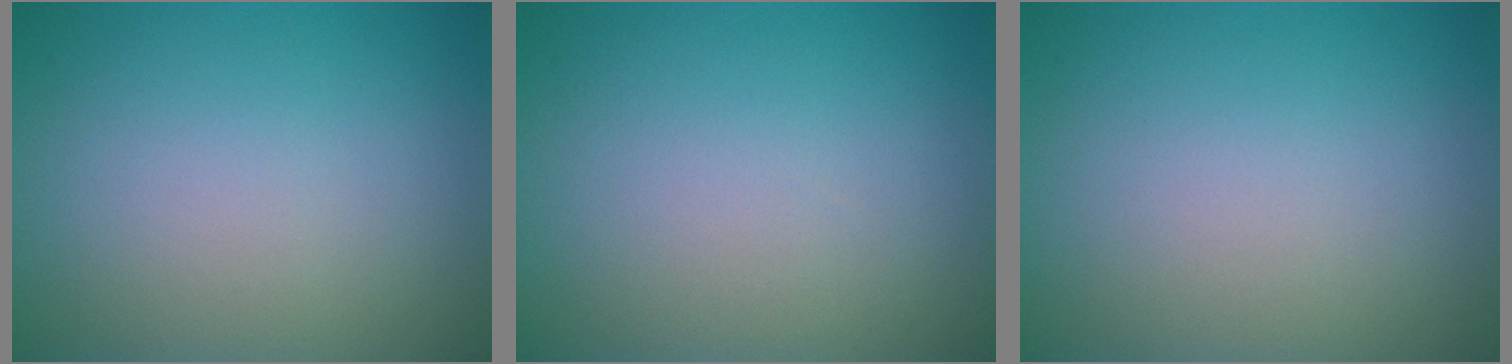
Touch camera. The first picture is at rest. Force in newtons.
{"total": 0.0}
{"total": 0.0}